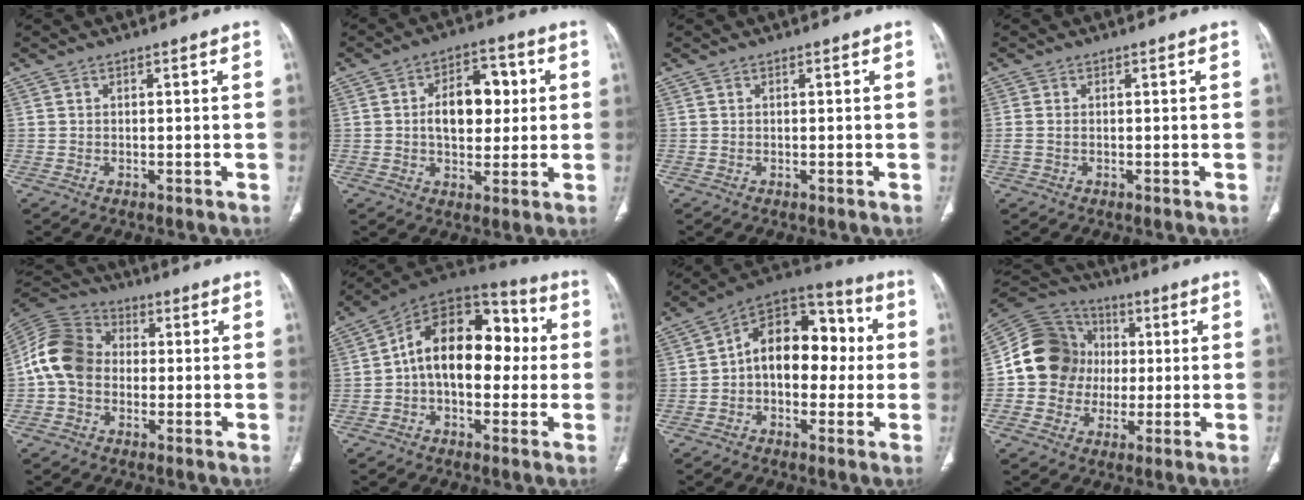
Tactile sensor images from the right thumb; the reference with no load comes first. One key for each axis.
{"total": 11.5, "fx": 1.3, "fy": 7.2, "fz": 8.9, "tx": -0.102, "ty": 0.014, "tz": 0.020}
{"total": 0.0}
{"total": 1.6, "fx": -0.1, "fy": 1.1, "fz": 1.2, "tx": -0.040, "ty": 0.001, "tz": -0.003}
{"total": 11.8, "fx": -0.6, "fy": 9.4, "fz": 7.1, "tx": -0.131, "ty": 0.032, "tz": -0.025}
{"total": 18.1, "fx": 0.6, "fy": 11.3, "fz": 14.1, "tx": -0.180, "ty": 0.048, "tz": -0.002}
{"total": 16.0, "fx": 0.3, "fy": 10.6, "fz": 12.0, "tx": -0.131, "ty": 0.046, "tz": -0.010}
{"total": 15.4, "fx": 0.4, "fy": 14.0, "fz": 6.5, "tx": -0.097, "ty": 0.027, "tz": 0.002}